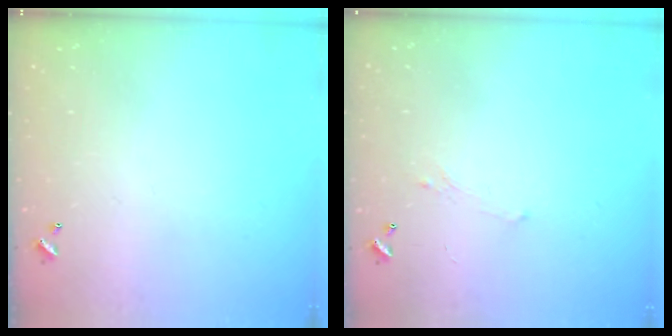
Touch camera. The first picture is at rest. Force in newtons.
{"total": 0.8, "press": 0.6, "slide": 0.6}